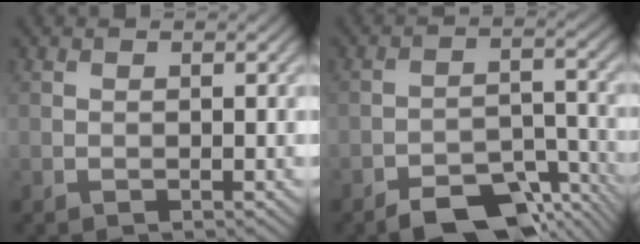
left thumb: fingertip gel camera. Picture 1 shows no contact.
{"total": 8.9, "force": [-6.6, 3.6, 4.8], "torque": [-0.063, 0.001, -0.110]}